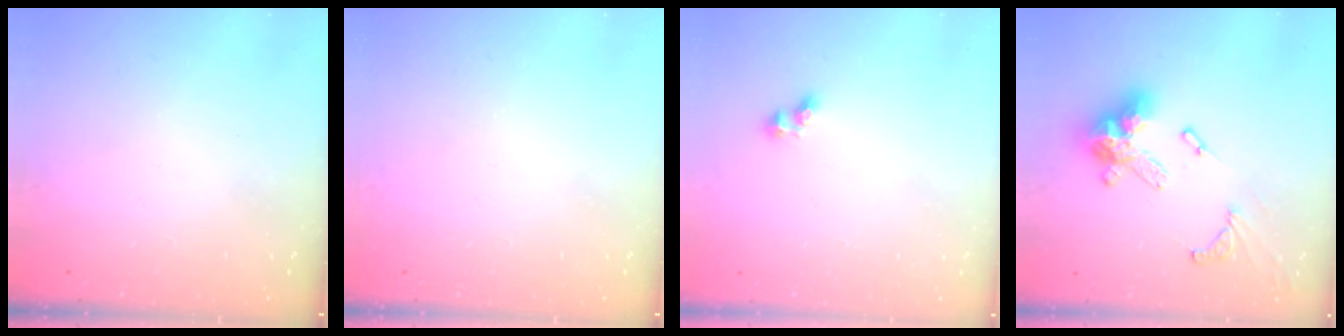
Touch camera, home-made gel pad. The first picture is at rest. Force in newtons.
{"total": 0.0}
{"total": 2.7, "press": 2.5, "slide": 1.0}
{"total": 16.1, "press": 16.0, "slide": 1.8}